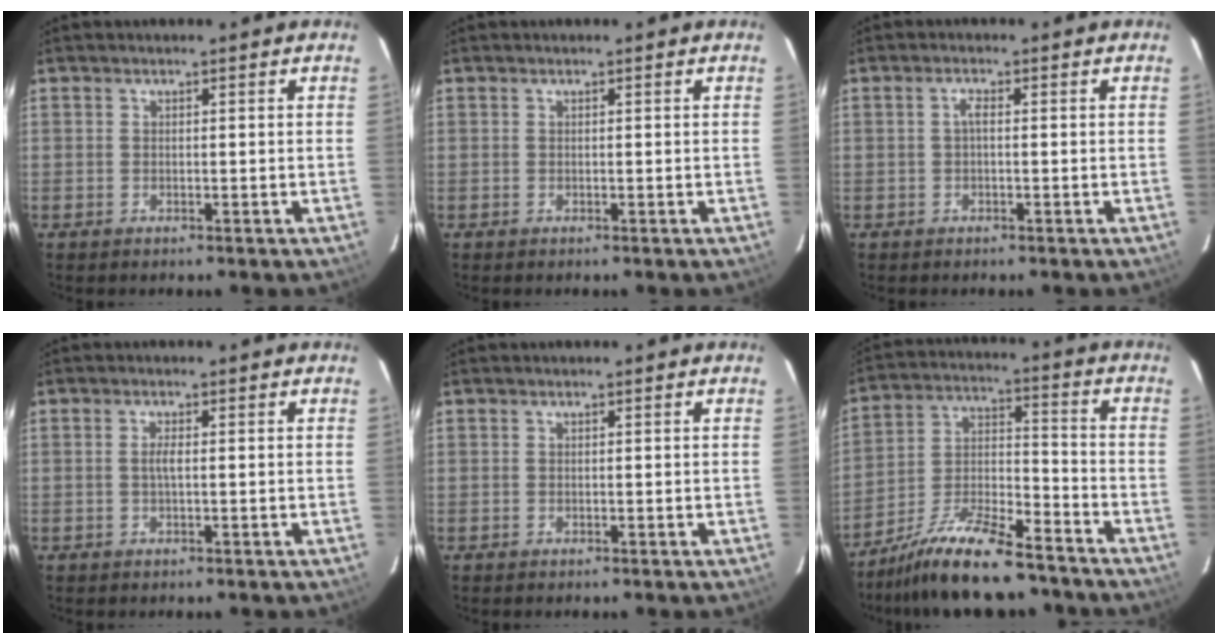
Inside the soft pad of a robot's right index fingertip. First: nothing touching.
{"total": 0.0}
{"total": 1.3, "force": [-0.1, 0.3, 1.3], "torque": [-0.025, 0.007, -0.004]}
{"total": 1.5, "force": [-0.1, 0.1, 1.5], "torque": [-0.028, 0.000, -0.004]}
{"total": 0.0}
{"total": 16.4, "force": [-13.1, 4.2, 9.0], "torque": [-0.179, 0.000, -0.226]}